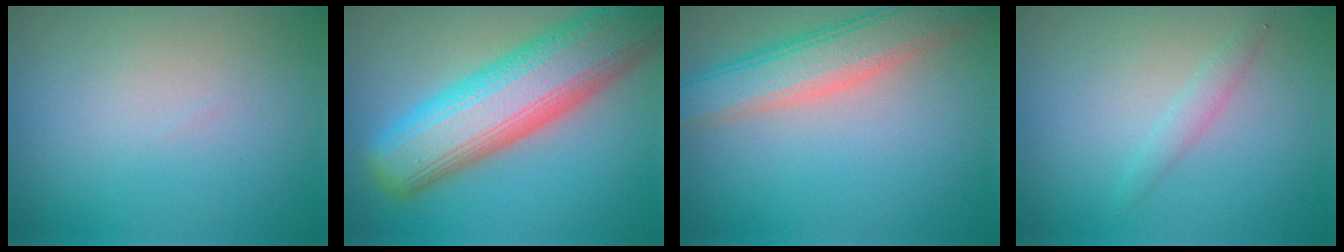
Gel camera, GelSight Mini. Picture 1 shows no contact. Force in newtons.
{"total": 11.9, "press": 11.9, "slide": 0.5}
{"total": 6.0, "press": 6.0, "slide": 0.2}
{"total": 1.2, "press": 1.2, "slide": 0.1}